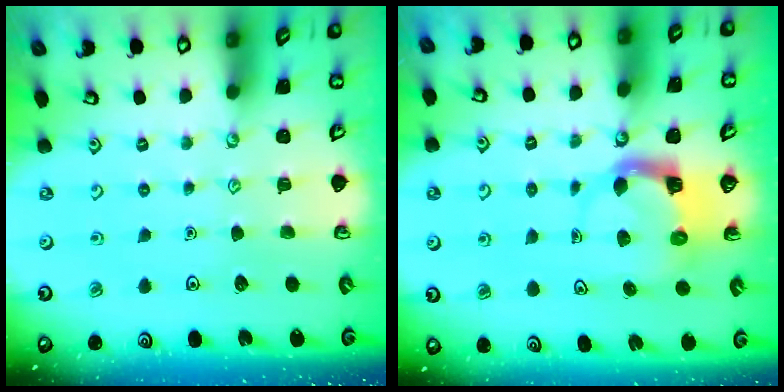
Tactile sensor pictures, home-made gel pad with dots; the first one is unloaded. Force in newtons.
{"total": 3.8, "press": 3.8, "slide": 0.7}